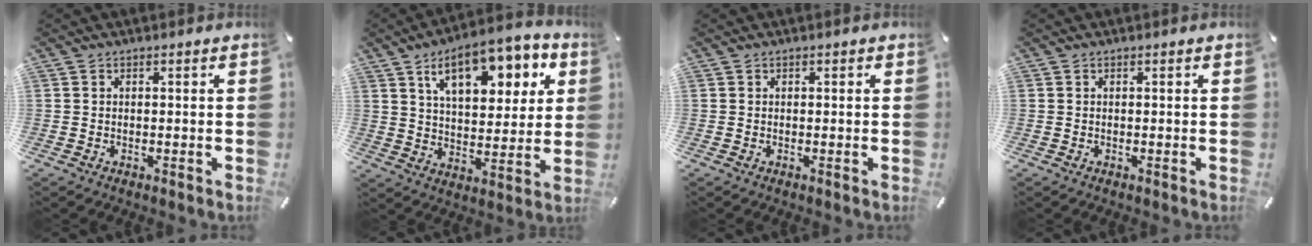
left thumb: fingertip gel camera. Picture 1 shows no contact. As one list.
[{"total": 15.5, "force": [8.1, 7.8, 10.6], "torque": [-0.161, -0.019, 0.135]}, {"total": 0.0}, {"total": 0.0}]